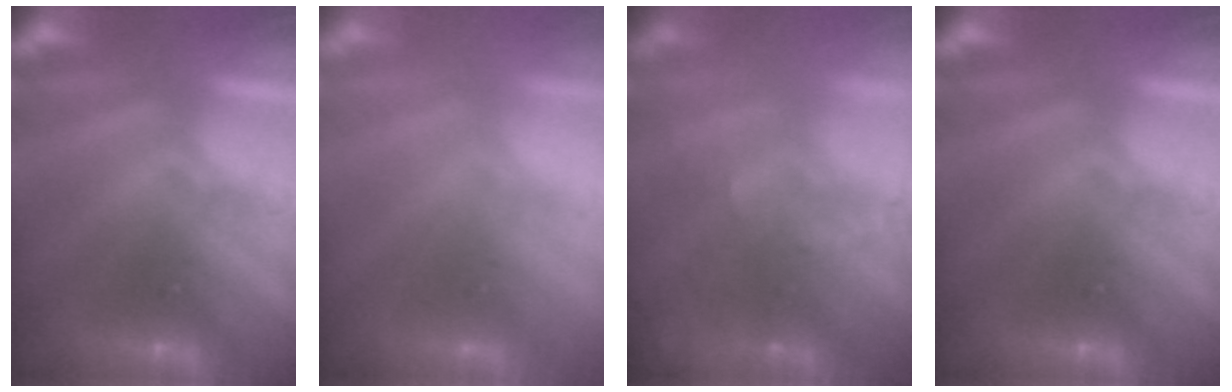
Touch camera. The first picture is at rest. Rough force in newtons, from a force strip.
{"total": 2.5}
{"total": 7.6}
{"total": 0.0}